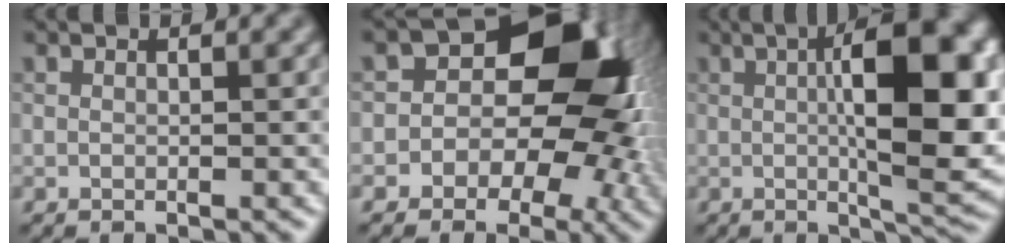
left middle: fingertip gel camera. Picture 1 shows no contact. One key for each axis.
{"total": 10.0, "fx": -0.5, "fy": 7.4, "fz": 6.8, "tx": -0.020, "ty": 0.021, "tz": -0.026}
{"total": 11.0, "fx": 1.1, "fy": 2.9, "fz": 10.5, "tx": -0.148, "ty": 0.008, "tz": 0.029}